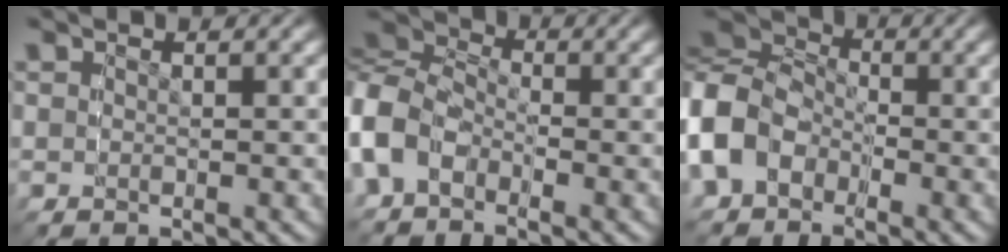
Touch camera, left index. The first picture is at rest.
{"total": 9.4, "force": [-2.3, 7.6, 5.1], "torque": [-0.113, -0.015, -0.046]}
{"total": 7.7, "force": [-2.8, 6.6, 2.7], "torque": [-0.097, -0.031, -0.043]}